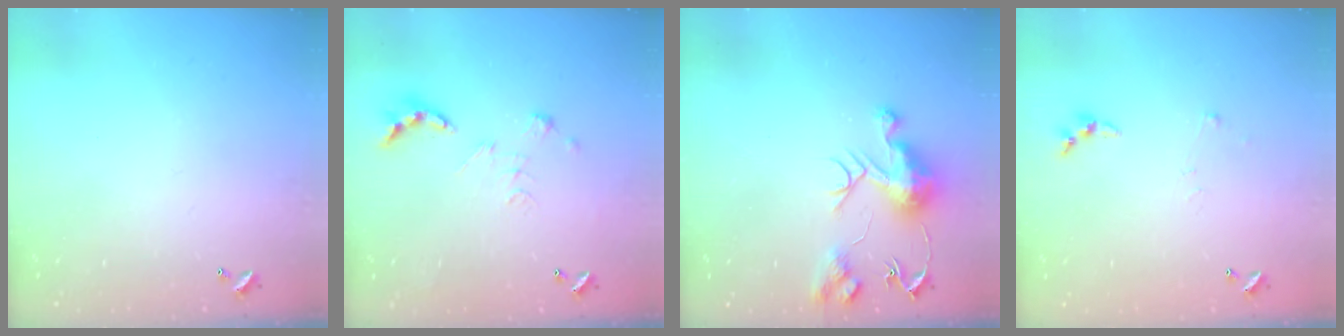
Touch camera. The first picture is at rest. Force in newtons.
{"total": 2.7, "press": 2.2, "slide": 1.5}
{"total": 10.6, "press": 10.6, "slide": 0.9}
{"total": 4.2, "press": 4.2, "slide": 0.5}